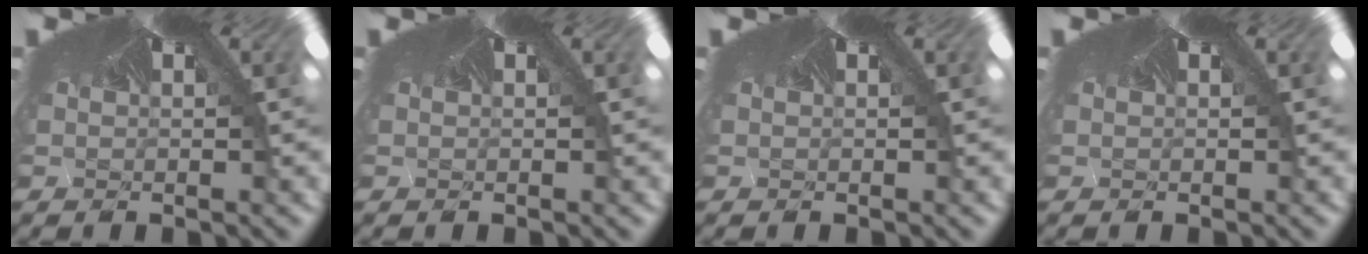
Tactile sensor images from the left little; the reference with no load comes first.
{"total": 0.0}
{"total": 0.0}
{"total": 0.0}